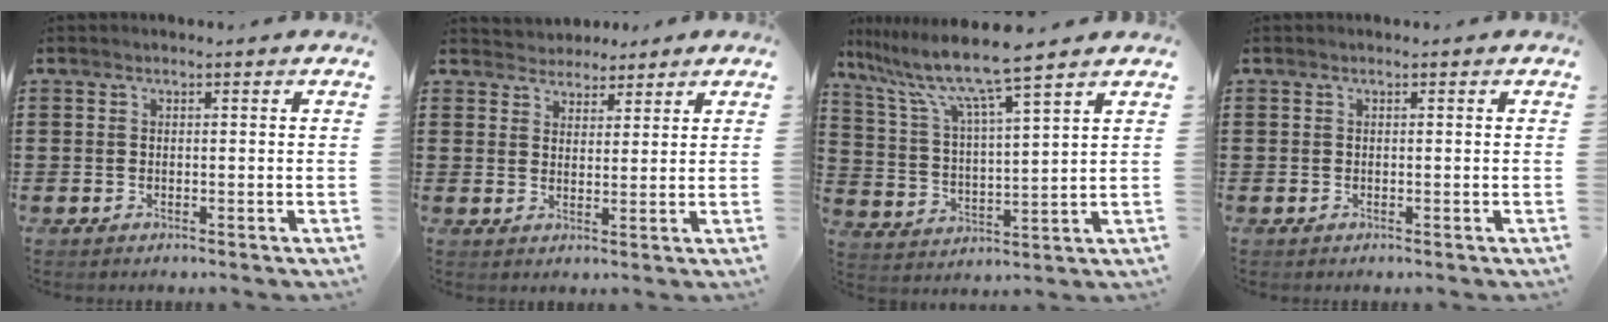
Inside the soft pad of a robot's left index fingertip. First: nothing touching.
{"total": 3.1, "force": [2.7, 1.4, -0.4], "torque": [-0.005, 0.001, 0.052]}
{"total": 8.6, "force": [7.4, -0.6, 4.4], "torque": [-0.115, -0.045, 0.121]}
{"total": 0.0}